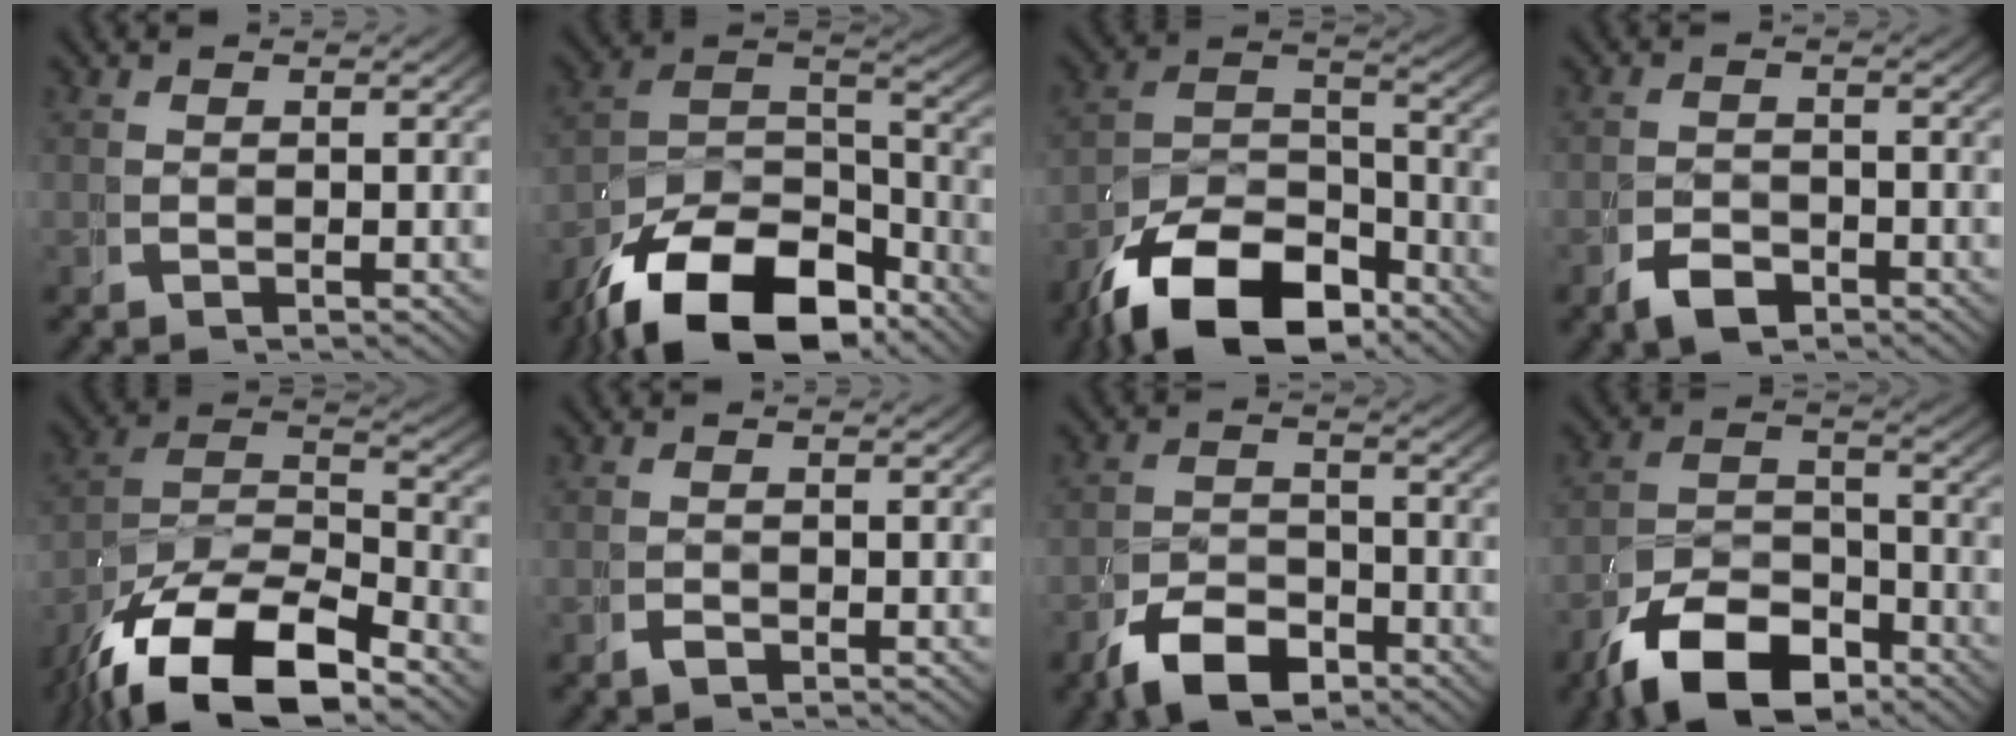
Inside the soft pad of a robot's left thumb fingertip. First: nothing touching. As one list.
[{"total": 12.5, "force": [-5.9, 7.1, 8.4], "torque": [-0.163, -0.051, -0.076]}, {"total": 12.1, "force": [-6.6, 6.9, 7.4], "torque": [-0.133, -0.046, -0.092]}, {"total": 2.3, "force": [-2.0, 1.0, 0.7], "torque": [0.000, -0.002, -0.039]}, {"total": 13.2, "force": [-4.7, 8.0, 9.4], "torque": [-0.189, -0.040, -0.065]}, {"total": 0.8, "force": [-0.7, 0.1, 0.1], "torque": [0.004, 0.002, -0.017]}, {"total": 5.0, "force": [-3.6, 2.6, 2.4], "torque": [-0.023, -0.010, -0.066]}, {"total": 8.4, "force": [-5.3, 4.7, 4.5], "torque": [-0.062, -0.025, -0.084]}]